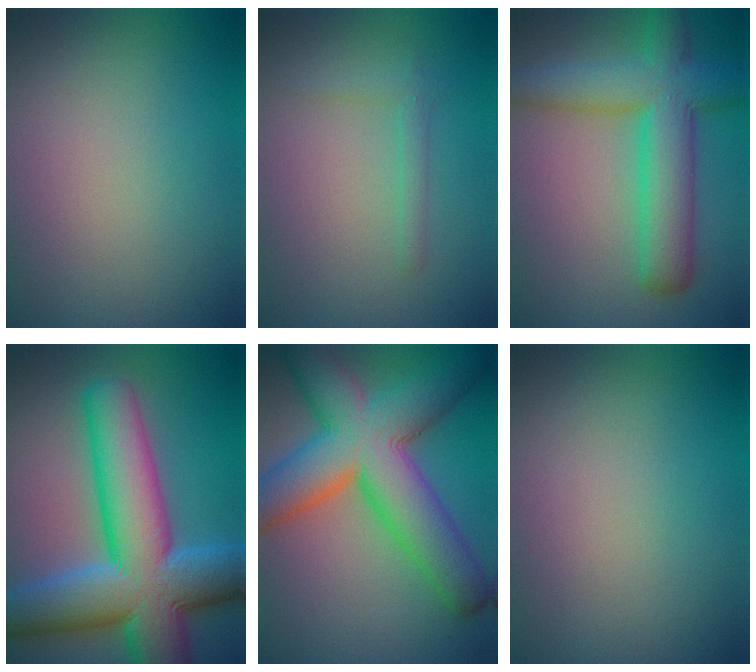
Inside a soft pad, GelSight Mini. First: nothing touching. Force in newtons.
{"total": 1.1, "press": 1.1, "slide": 0.1}
{"total": 8.1, "press": 8.1, "slide": 0.3}
{"total": 14.7, "press": 14.7, "slide": 0.4}
{"total": 12.1, "press": 12.1, "slide": 0.4}
{"total": 0.0}